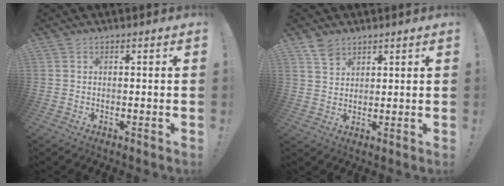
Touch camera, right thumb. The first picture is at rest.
{"total": 5.1, "force": [3.9, 2.9, 1.3], "torque": [-0.021, -0.021, 0.075]}